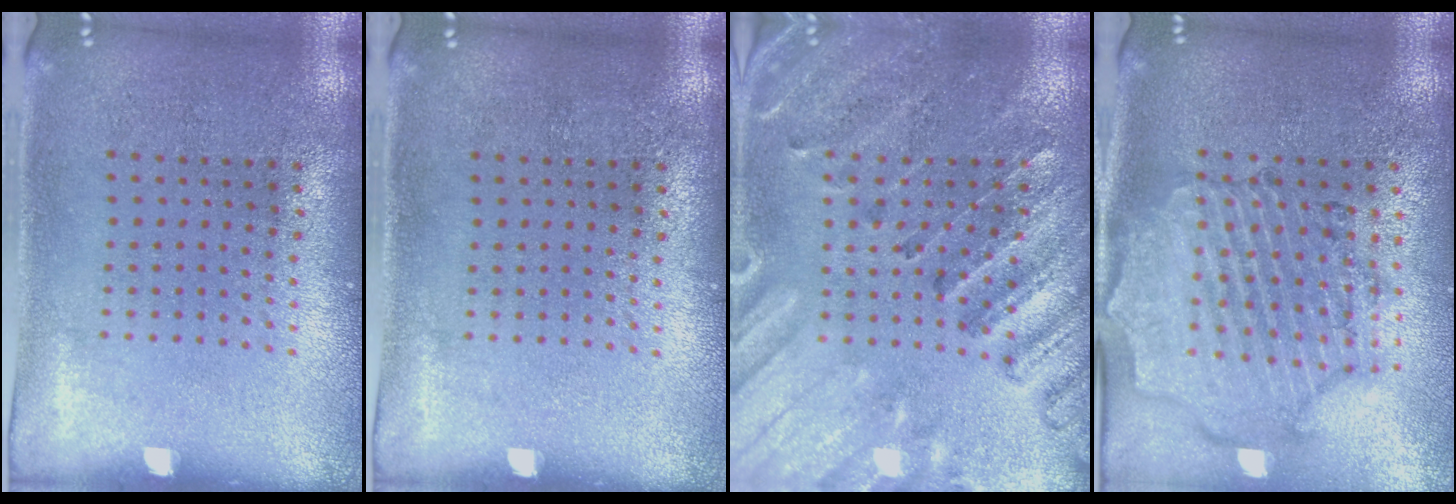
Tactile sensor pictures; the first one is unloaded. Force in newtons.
{"total": 0.0}
{"total": 2.7, "press": 2.6, "slide": 0.8}
{"total": 1.6, "press": 1.6, "slide": 0.4}